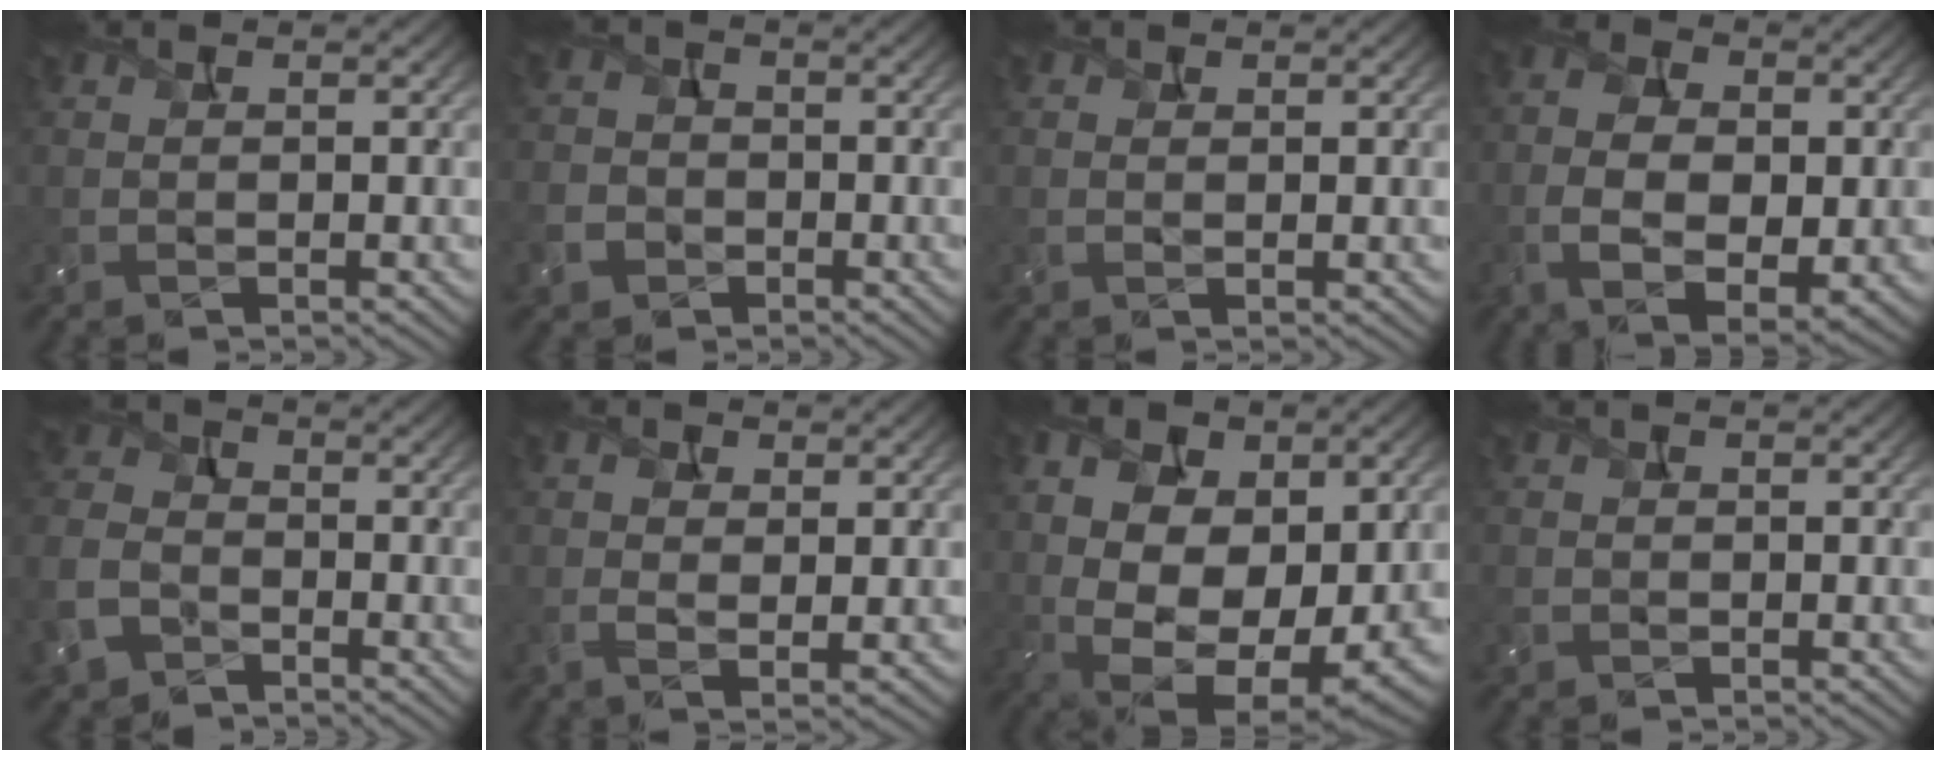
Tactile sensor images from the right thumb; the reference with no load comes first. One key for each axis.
{"total": 4.1, "fx": -1.6, "fy": 3.5, "fz": 1.3, "tx": -0.032, "ty": -0.006, "tz": -0.048}
{"total": 0.9, "fx": 0.5, "fy": 0.4, "fz": 0.7, "tx": -0.013, "ty": 0.001, "tz": 0.009}
{"total": 9.3, "fx": -1.2, "fy": 5.6, "fz": 7.3, "tx": -0.164, "ty": -0.010, "tz": -0.017}
{"total": 7.0, "fx": -3.7, "fy": 5.0, "fz": 3.2, "tx": -0.102, "ty": -0.016, "tz": -0.087}
{"total": 2.9, "fx": 0.7, "fy": 1.4, "fz": 2.5, "tx": -0.056, "ty": 0.002, "tz": 0.011}
{"total": 15.6, "fx": 1.4, "fy": 9.0, "fz": 12.7, "tx": -0.215, "ty": -0.003, "tz": 0.026}
{"total": 0.8, "fx": -0.3, "fy": 0.8, "fz": 0.2, "tx": -0.001, "ty": -0.004, "tz": -0.008}